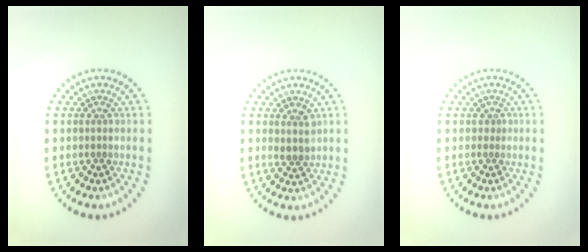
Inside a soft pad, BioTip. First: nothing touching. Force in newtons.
{"total": 1.6, "press": 1.3, "slide": 0.8}
{"total": 0.5, "press": 0.1, "slide": 0.5}